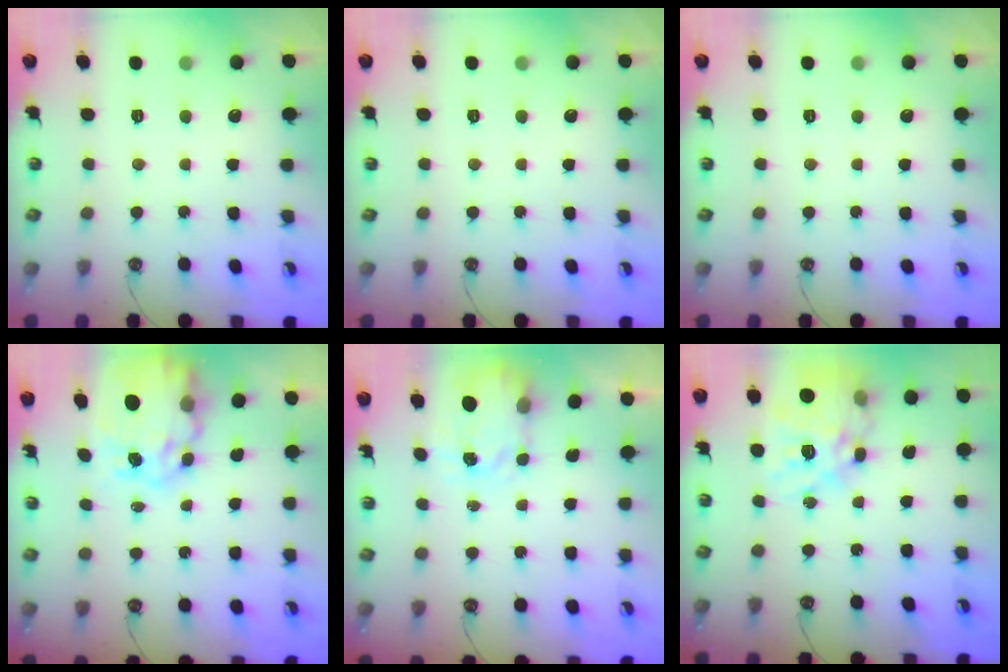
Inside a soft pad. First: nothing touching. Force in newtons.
{"total": 0.0}
{"total": 0.0}
{"total": 14.2, "press": 14.2, "slide": 1.0}
{"total": 3.9, "press": 3.8, "slide": 0.6}
{"total": 20.0, "press": 19.9, "slide": 1.8}